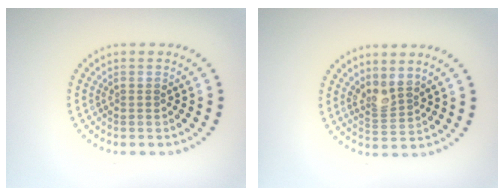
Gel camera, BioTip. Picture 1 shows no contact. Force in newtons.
{"total": 2.0, "press": 1.5, "slide": 1.4}